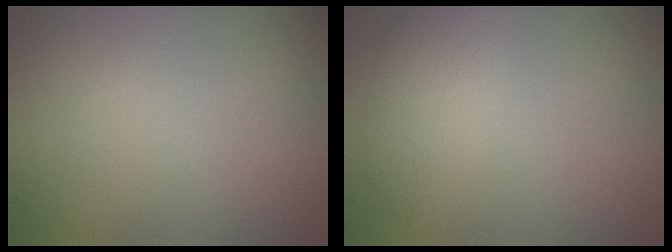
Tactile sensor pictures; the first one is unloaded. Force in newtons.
{"total": 2.6, "press": 2.6, "slide": 0.1}